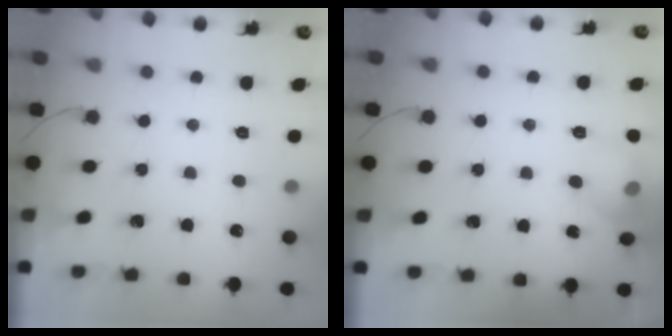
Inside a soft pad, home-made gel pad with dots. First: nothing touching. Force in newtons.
{"total": 9.5, "press": 9.5, "slide": 0.5}